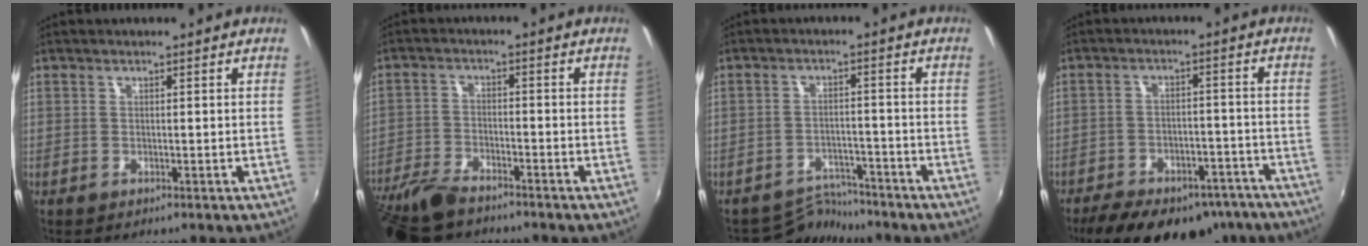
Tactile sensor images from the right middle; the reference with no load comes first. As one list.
[{"total": 10.9, "force": [-9.0, 3.5, 5.0], "torque": [-0.131, -0.021, -0.176]}, {"total": 5.4, "force": [-5.1, 1.4, -0.7], "torque": [0.003, 0.011, -0.084]}, {"total": 20.5, "force": [-15.7, 9.4, 9.2], "torque": [-0.181, 0.003, -0.201]}]